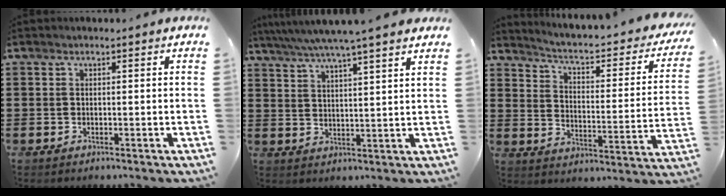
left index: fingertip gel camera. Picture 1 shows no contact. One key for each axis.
{"total": 5.8, "fx": 4.9, "fy": -0.7, "fz": 3.0, "tx": -0.072, "ty": -0.022, "tz": 0.084}
{"total": 3.5, "fx": 2.7, "fy": 0.3, "fz": 2.3, "tx": -0.061, "ty": -0.031, "tz": 0.032}